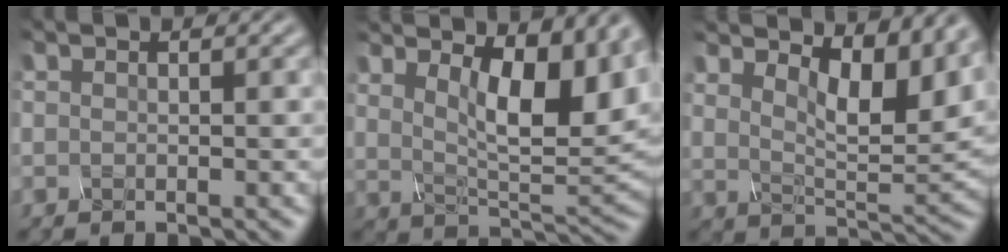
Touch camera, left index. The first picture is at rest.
{"total": 9.1, "force": [3.6, 3.3, 7.7], "torque": [-0.114, -0.001, 0.059]}
{"total": 7.3, "force": [4.2, 2.7, 5.3], "torque": [-0.084, -0.004, 0.069]}